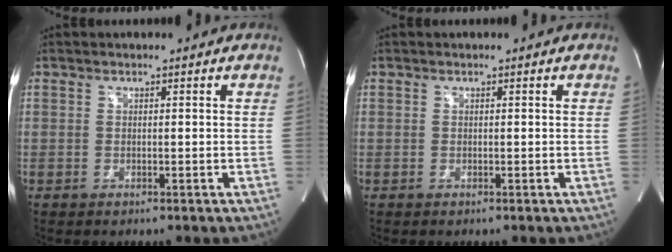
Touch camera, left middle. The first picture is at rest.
{"total": 0.0}